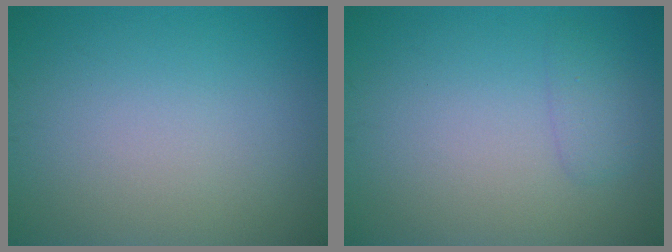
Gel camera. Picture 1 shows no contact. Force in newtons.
{"total": 1.4, "press": 1.4, "slide": 0.1}